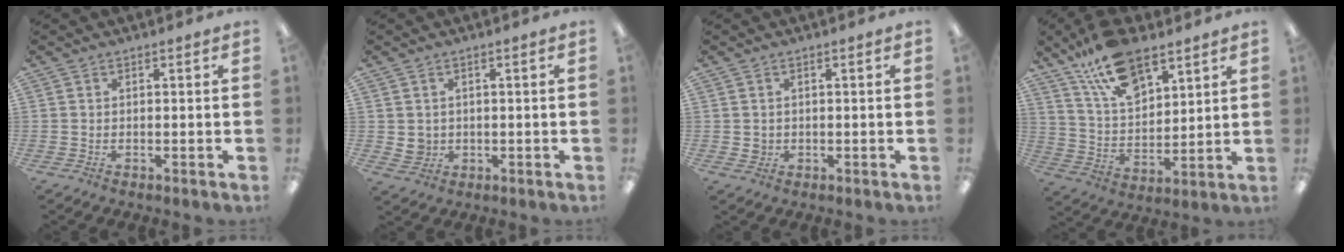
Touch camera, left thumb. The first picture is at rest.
{"total": 3.0, "force": [0.8, 2.9, 0.5], "torque": [-0.006, 0.001, 0.015]}
{"total": 1.7, "force": [0.5, 1.6, 0.4], "torque": [-0.009, 0.004, 0.007]}
{"total": 16.9, "force": [11.5, 7.8, 9.5], "torque": [-0.177, -0.048, 0.208]}